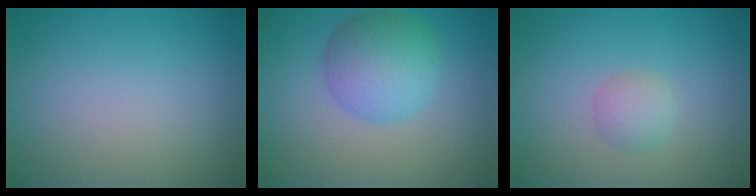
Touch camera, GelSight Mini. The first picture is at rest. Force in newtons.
{"total": 5.3, "press": 5.3, "slide": 0.1}
{"total": 1.6, "press": 1.6, "slide": 0.1}